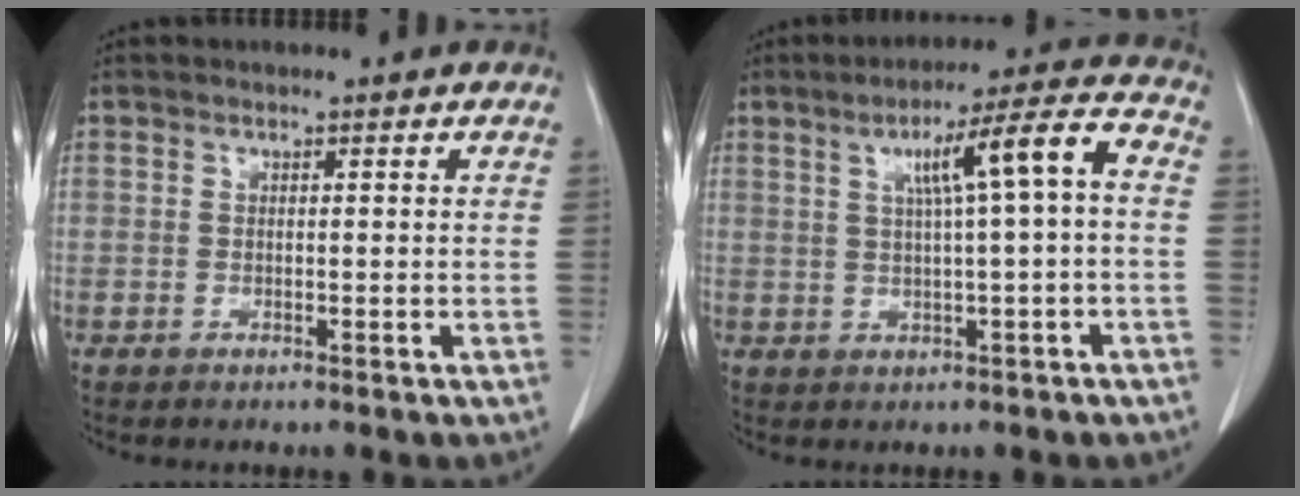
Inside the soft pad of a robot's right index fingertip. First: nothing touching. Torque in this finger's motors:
{"motor_torque": [0.82, 0.03, 0.40, 0.10]}